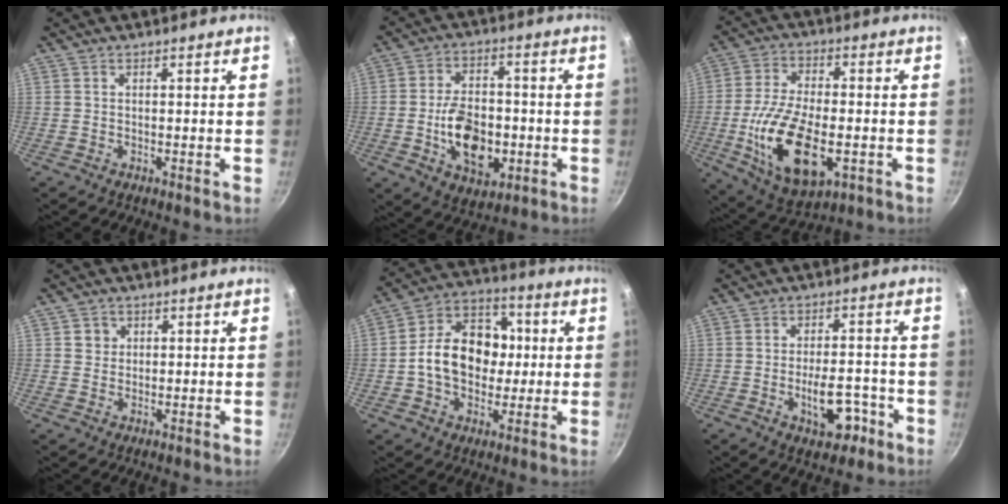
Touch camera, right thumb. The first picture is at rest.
{"total": 13.3, "force": [-2.7, 8.2, 10.1], "torque": [-0.136, 0.012, -0.039]}
{"total": 18.2, "force": [-4.4, 9.1, 15.2], "torque": [-0.276, 0.004, -0.063]}
{"total": 2.4, "force": [0.8, 2.2, 0.5], "torque": [0.005, -0.002, 0.009]}
{"total": 15.8, "force": [-0.3, 11.8, 10.5], "torque": [-0.139, 0.031, -0.009]}
{"total": 8.3, "force": [-3.4, 4.2, 6.2], "torque": [-0.078, 0.025, -0.048]}